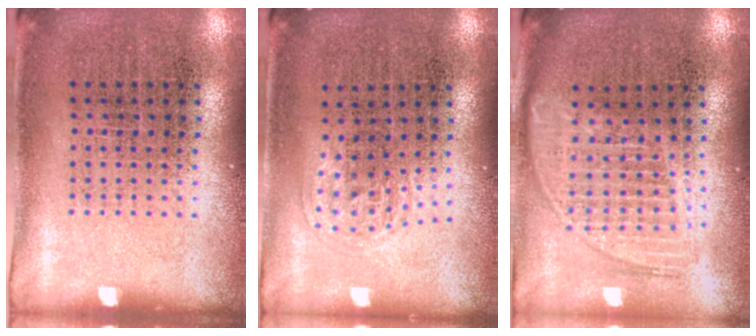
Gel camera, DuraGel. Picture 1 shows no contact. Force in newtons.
{"total": 1.0, "press": 0.6, "slide": 0.8}
{"total": 1.8, "press": 1.5, "slide": 0.9}